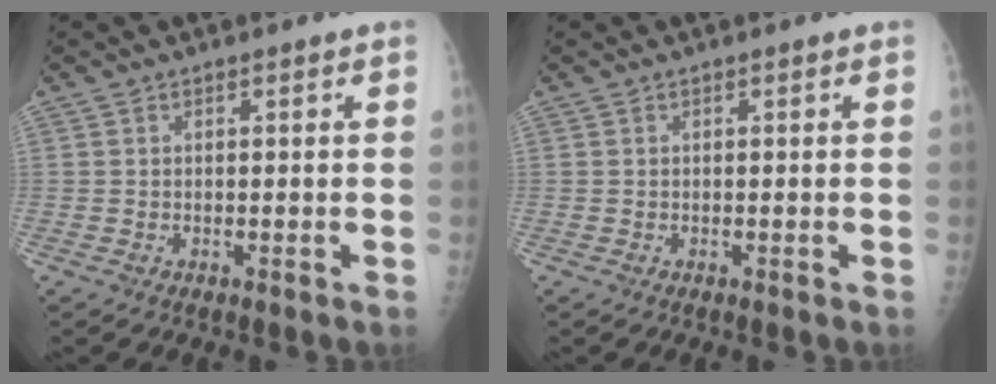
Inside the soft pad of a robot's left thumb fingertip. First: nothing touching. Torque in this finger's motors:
{"motor_torque": [0.00, 0.00, 0.00, -0.03, 0.00]}